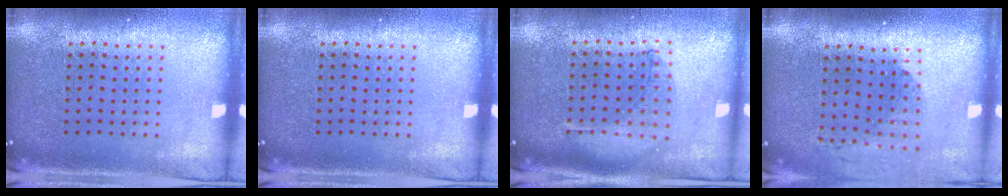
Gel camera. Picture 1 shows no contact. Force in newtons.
{"total": 0.0}
{"total": 0.9, "press": 0.9, "slide": 0.2}
{"total": 1.5, "press": 1.4, "slide": 0.6}